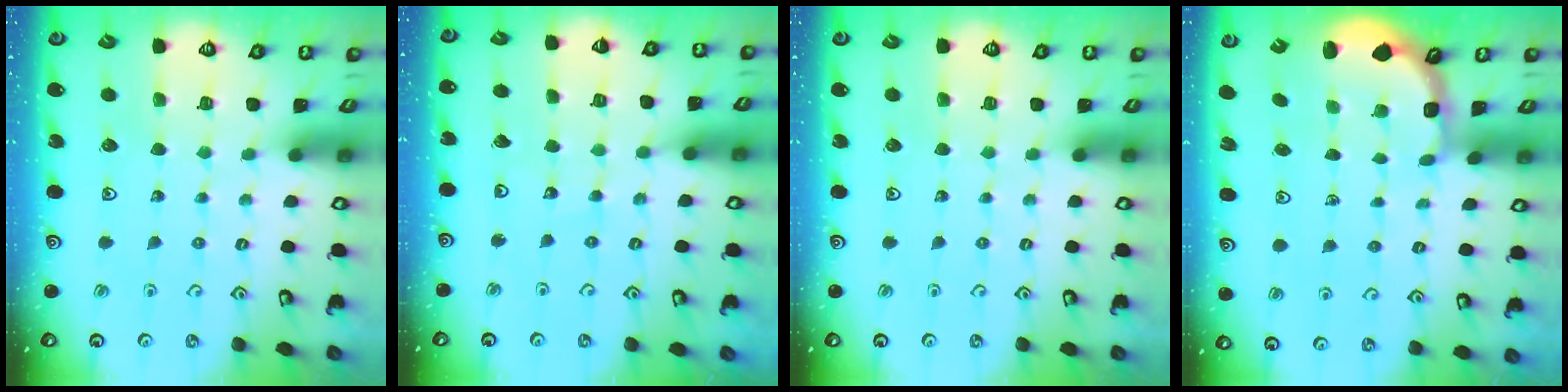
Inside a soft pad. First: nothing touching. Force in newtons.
{"total": 4.1, "press": 4.0, "slide": 0.7}
{"total": 0.0}
{"total": 2.6, "press": 1.9, "slide": 1.8}